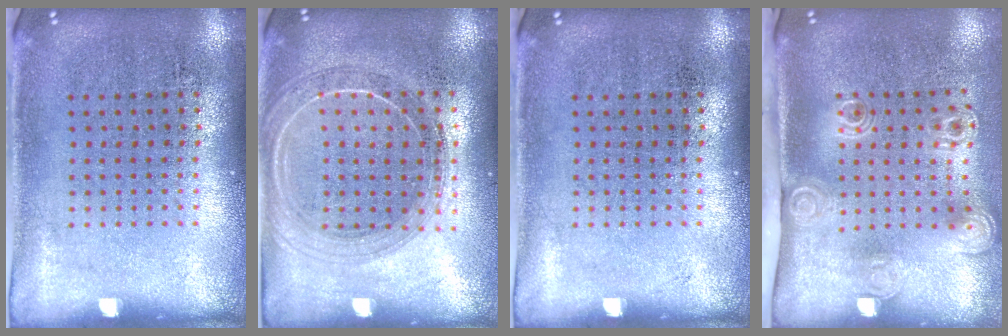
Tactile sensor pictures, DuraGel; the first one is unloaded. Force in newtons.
{"total": 1.7, "press": 1.6, "slide": 0.6}
{"total": 0.0}
{"total": 2.1, "press": 1.5, "slide": 1.5}